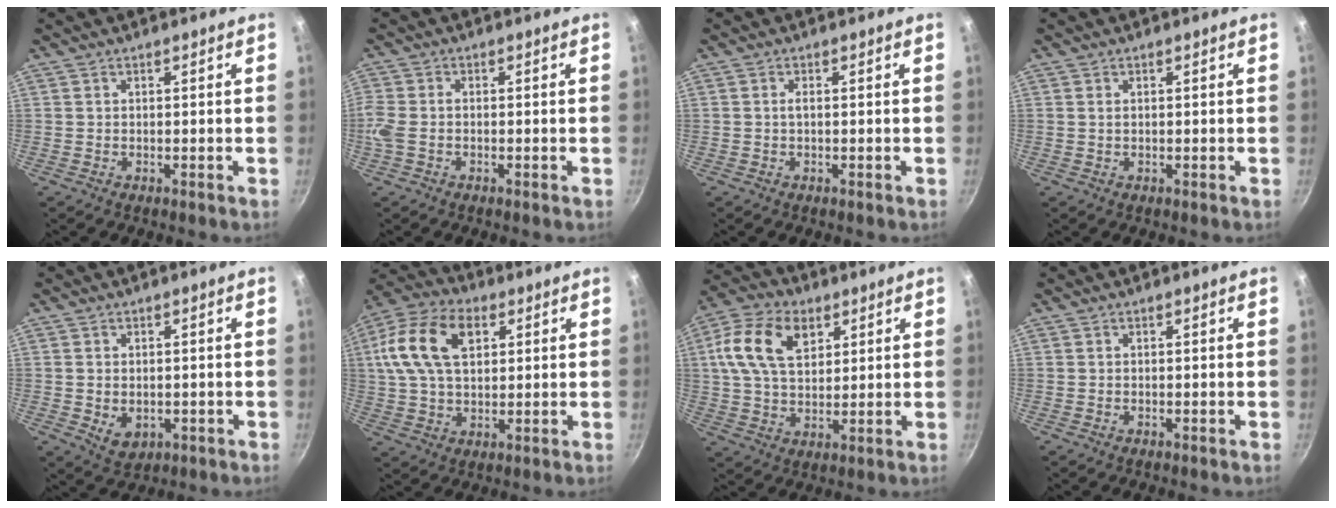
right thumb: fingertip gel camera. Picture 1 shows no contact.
{"total": 4.2, "force": [-0.8, 2.6, 3.2], "torque": [-0.082, 0.004, -0.024]}
{"total": 0.9, "force": [0.0, 0.2, 0.8], "torque": [-0.019, 0.003, -0.002]}
{"total": 0.8, "force": [0.3, 0.5, 0.6], "torque": [-0.011, 0.001, 0.005]}
{"total": 4.6, "force": [-0.4, 3.5, 3.1], "torque": [-0.042, -0.007, 0.003]}
{"total": 16.2, "force": [4.6, 10.1, 11.8], "torque": [-0.214, 0.012, 0.073]}
{"total": 13.7, "force": [4.7, 8.8, 9.4], "torque": [-0.161, 0.001, 0.077]}
{"total": 0.0}